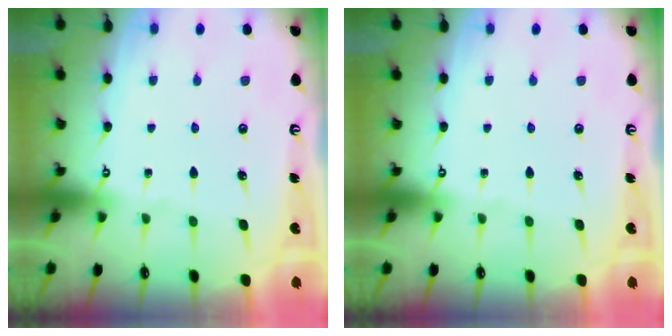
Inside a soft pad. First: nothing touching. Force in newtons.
{"total": 0.0}